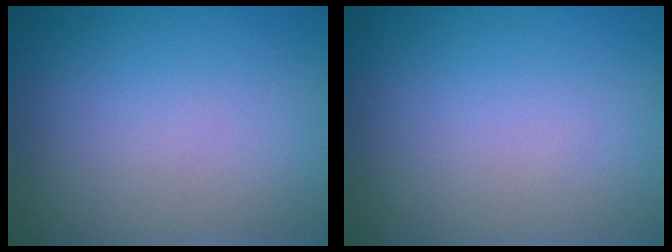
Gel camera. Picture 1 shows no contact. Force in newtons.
{"total": 0.0}